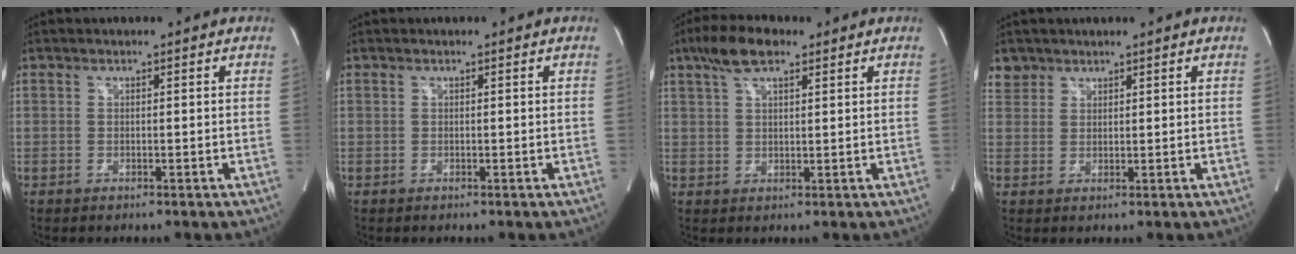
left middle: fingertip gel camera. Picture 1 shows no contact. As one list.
[{"total": 0.0}, {"total": 6.5, "force": [4.2, 2.3, 4.4], "torque": [-0.090, 0.020, 0.077]}, {"total": 2.8, "force": [2.1, 1.8, -0.2], "torque": [0.010, 0.007, 0.039]}]